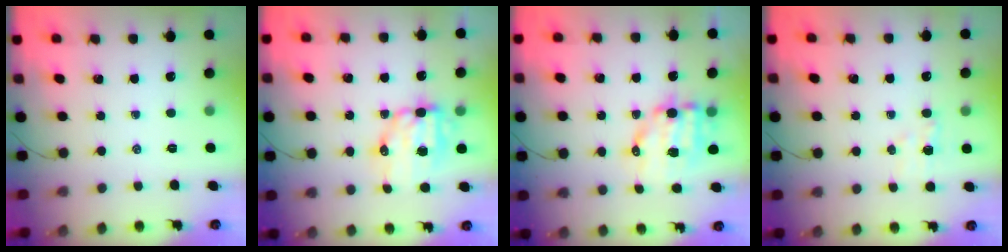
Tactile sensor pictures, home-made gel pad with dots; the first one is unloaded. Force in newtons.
{"total": 9.3, "press": 9.1, "slide": 2.1}
{"total": 10.1, "press": 9.9, "slide": 2.2}
{"total": 3.6, "press": 3.4, "slide": 1.2}